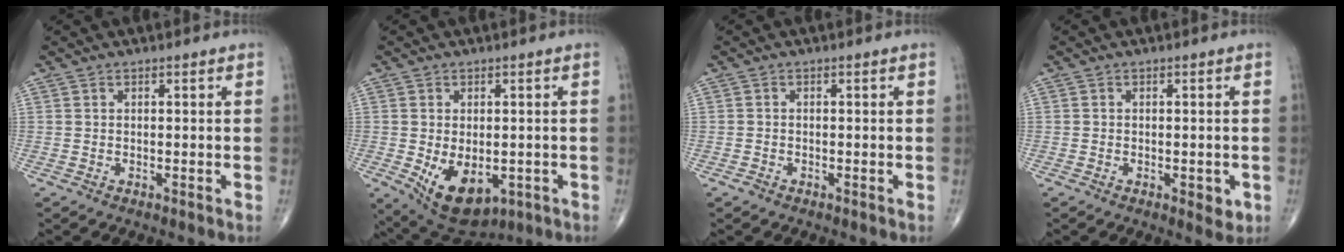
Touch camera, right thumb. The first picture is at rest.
{"total": 10.7, "force": [-2.8, 6.4, 8.1], "torque": [-0.114, -0.011, -0.023]}
{"total": 0.9, "force": [-0.6, 0.5, 0.2], "torque": [-0.005, 0.001, -0.015]}
{"total": 2.9, "force": [-0.9, 1.5, 2.3], "torque": [-0.020, -0.002, -0.010]}